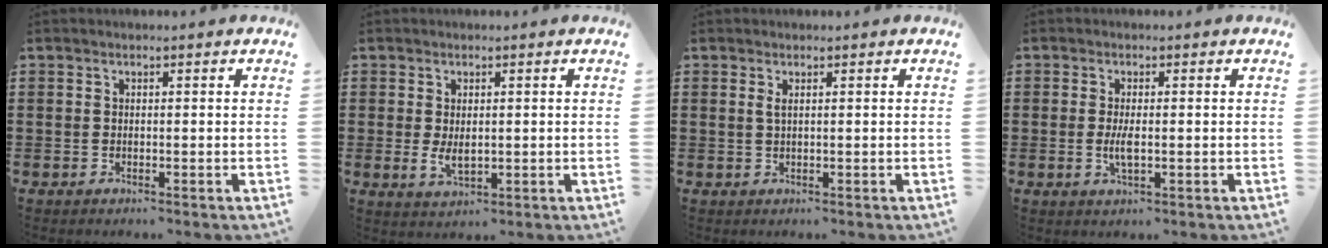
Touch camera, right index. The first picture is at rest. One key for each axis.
{"total": 2.9, "fx": 0.1, "fy": 1.4, "fz": 2.5, "tx": -0.043, "ty": -0.004, "tz": 0.002}
{"total": 0.9, "fx": 0.3, "fy": 0.2, "fz": 0.8, "tx": -0.017, "ty": 0.004, "tz": 0.005}
{"total": 2.9, "fx": -0.4, "fy": 0.6, "fz": 2.8, "tx": -0.063, "ty": -0.009, "tz": -0.011}